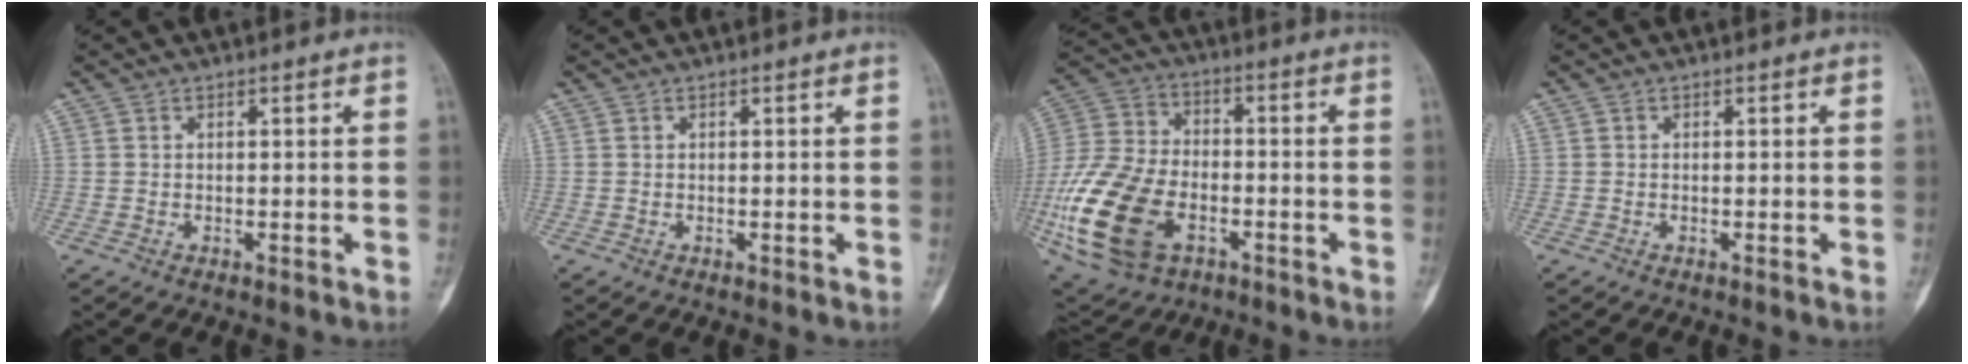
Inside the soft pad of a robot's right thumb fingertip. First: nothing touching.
{"total": 0.0}
{"total": 21.9, "force": [-7.0, 13.7, 15.5], "torque": [-0.330, 0.012, -0.117]}
{"total": 0.0}